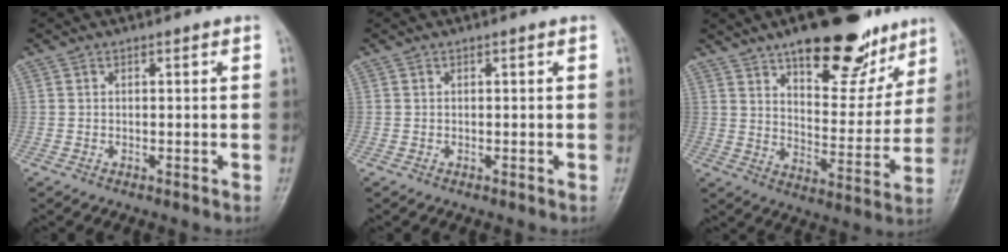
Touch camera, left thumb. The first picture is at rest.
{"total": 0.0}
{"total": 21.0, "force": [13.6, 8.8, 13.4], "torque": [-0.133, -0.062, 0.205]}